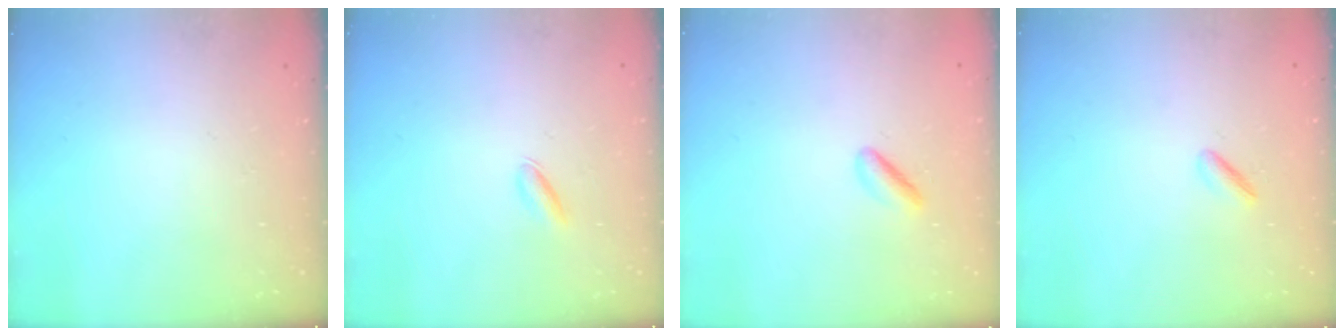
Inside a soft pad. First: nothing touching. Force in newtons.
{"total": 2.6, "press": 2.5, "slide": 0.6}
{"total": 2.3, "press": 2.1, "slide": 0.9}
{"total": 2.1, "press": 1.9, "slide": 0.7}